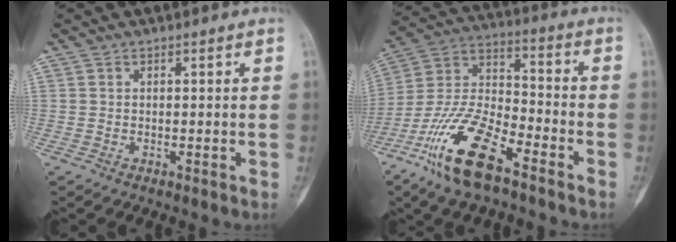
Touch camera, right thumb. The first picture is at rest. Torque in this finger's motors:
{"motor_torque": [0.37, 0.37, 1.54, -1.23, 0.16]}